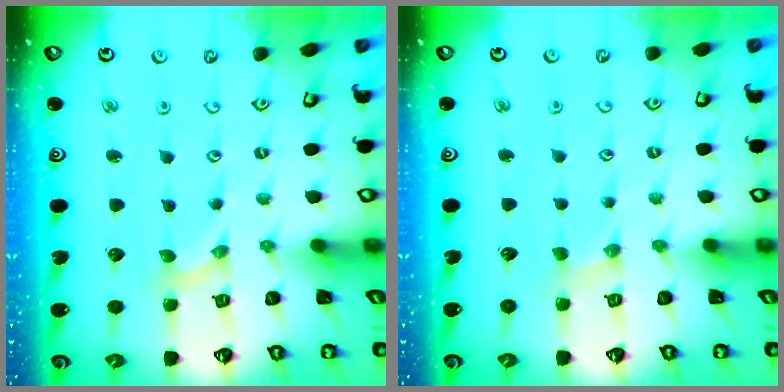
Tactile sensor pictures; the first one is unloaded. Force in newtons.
{"total": 1.1, "press": 1.1, "slide": 0.2}